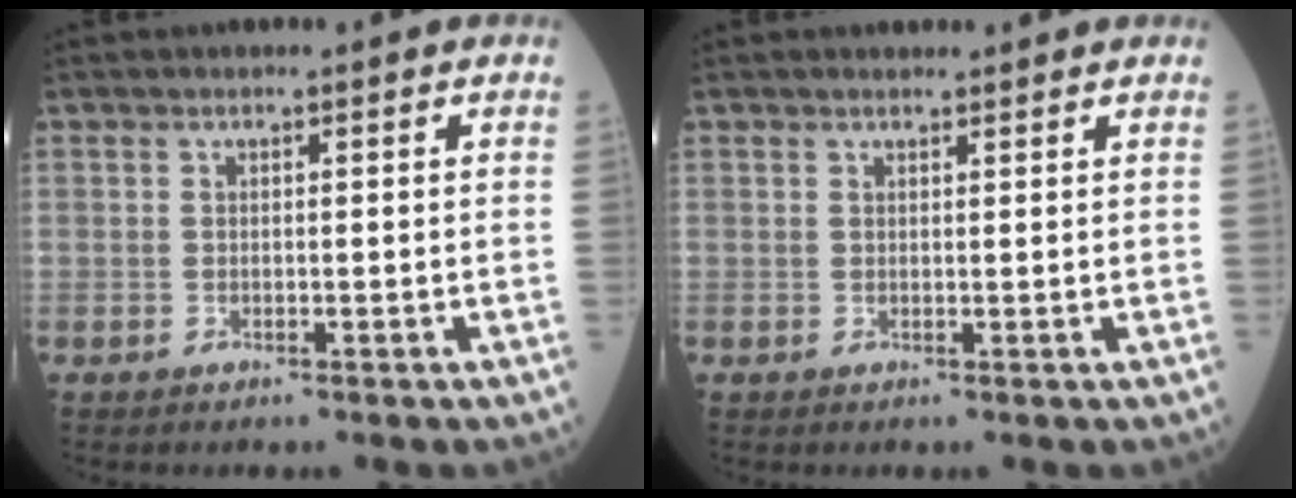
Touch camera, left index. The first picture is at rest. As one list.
[{"total": 1.6, "force": [1.6, 0.3, 0.2], "torque": [-0.013, 0.010, 0.024]}]